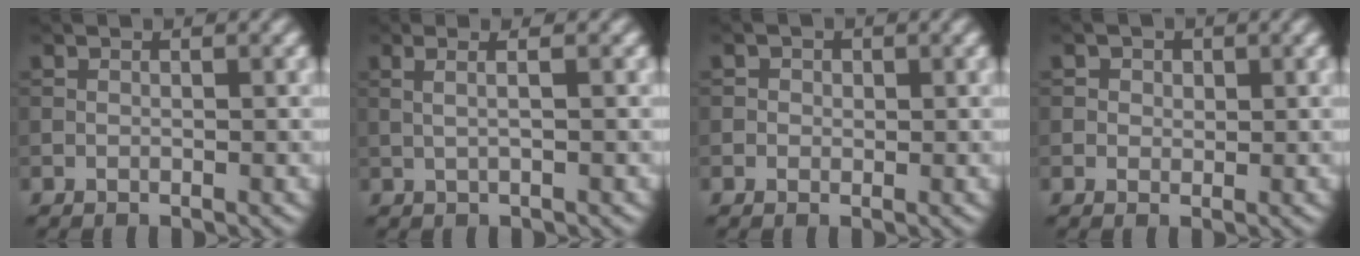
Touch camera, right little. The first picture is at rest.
{"total": 2.7, "force": [1.0, 1.2, 2.2], "torque": [-0.020, 0.010, -0.009]}
{"total": 1.0, "force": [0.2, 1.0, 0.3], "torque": [-0.002, -0.001, -0.001]}
{"total": 1.3, "force": [0.4, 1.2, 0.4], "torque": [-0.004, -0.002, 0.002]}